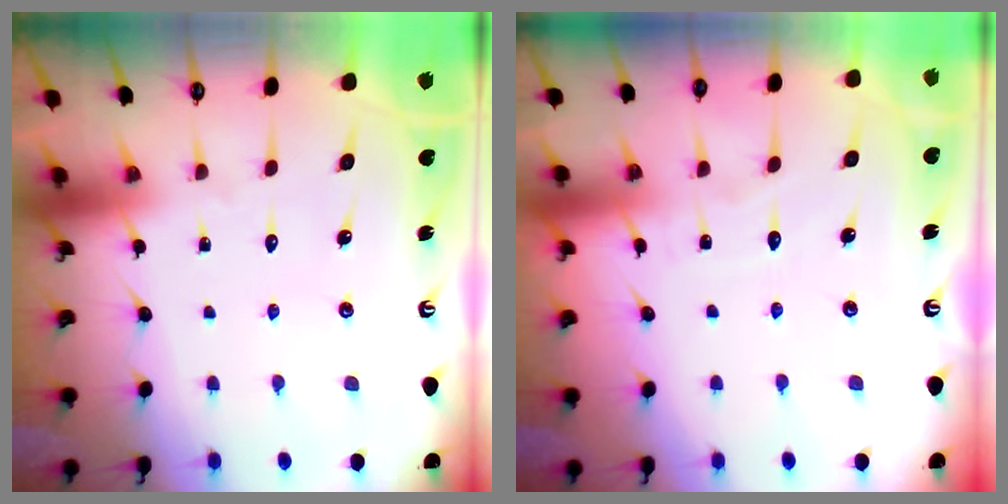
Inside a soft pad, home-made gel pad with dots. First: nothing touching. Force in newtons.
{"total": 3.6, "press": 3.5, "slide": 0.4}